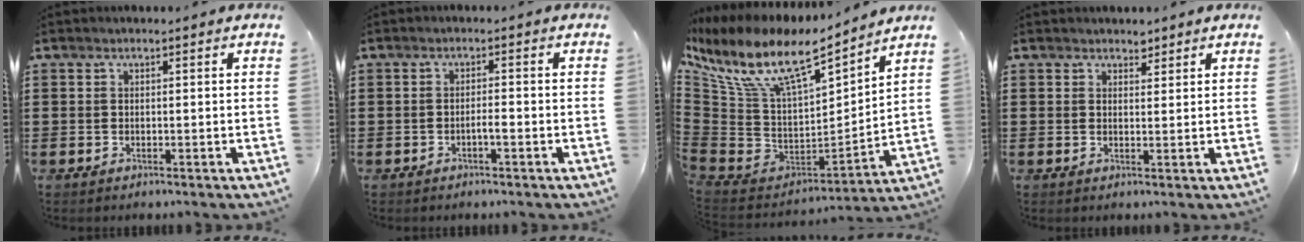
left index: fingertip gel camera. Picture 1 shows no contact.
{"total": 1.6, "force": [-0.7, 0.2, 1.4], "torque": [-0.028, 0.000, -0.012]}
{"total": 11.8, "force": [7.5, 3.6, 8.4], "torque": [-0.193, -0.050, 0.124]}
{"total": 1.9, "force": [1.8, 0.8, 0.2], "torque": [-0.007, 0.004, 0.035]}